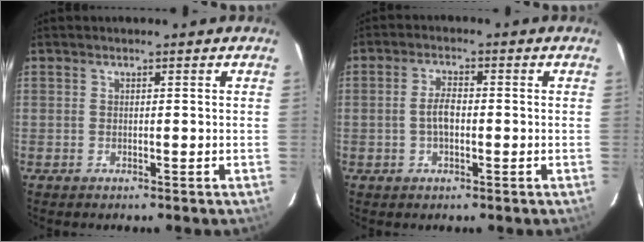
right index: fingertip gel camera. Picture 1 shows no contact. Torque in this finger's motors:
{"motor_torque": [-0.10, 0.08, -0.04, 0.00]}